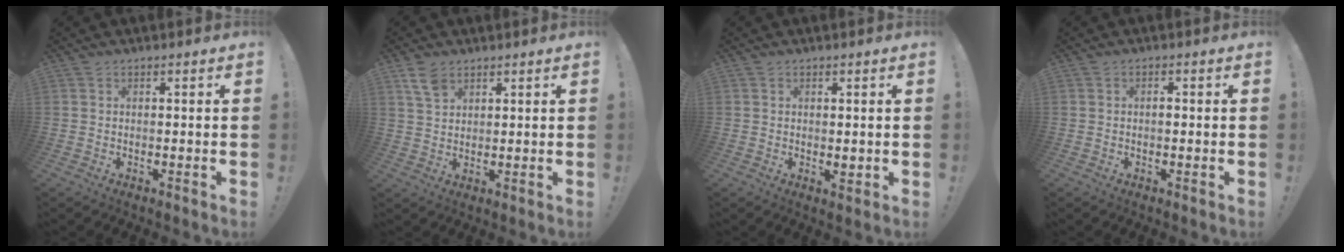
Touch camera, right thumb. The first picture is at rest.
{"total": 5.2, "force": [3.4, 2.9, 2.8], "torque": [-0.050, -0.012, 0.065]}
{"total": 1.5, "force": [0.4, 0.9, 1.2], "torque": [-0.018, -0.001, 0.008]}
{"total": 0.9, "force": [-0.5, 0.4, 0.7], "torque": [-0.011, 0.001, -0.010]}